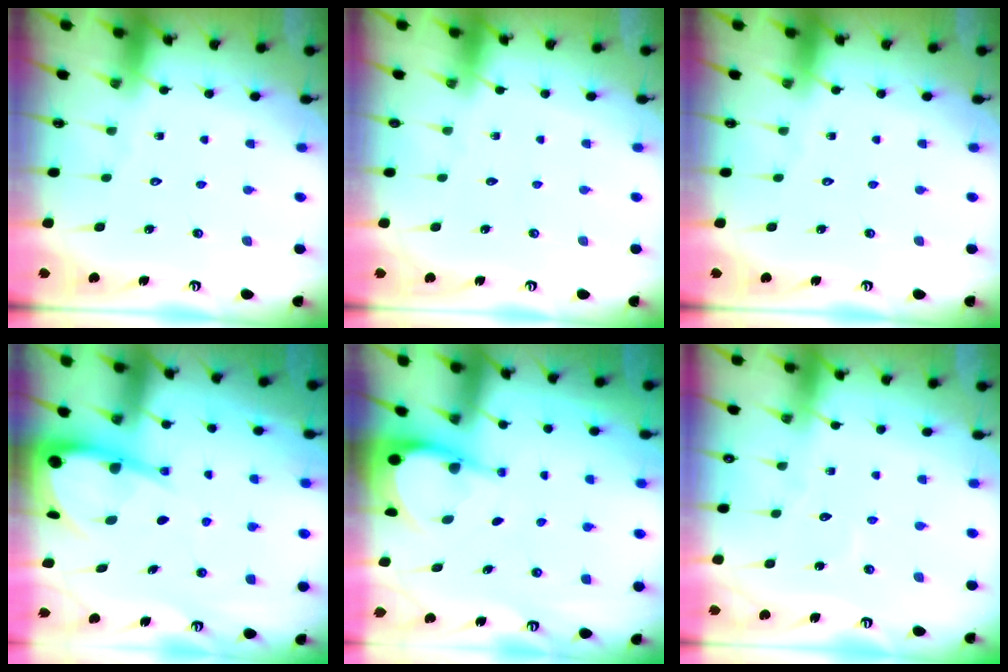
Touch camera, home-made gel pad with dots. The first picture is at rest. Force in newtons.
{"total": 0.0}
{"total": 0.0}
{"total": 10.7, "press": 10.7, "slide": 1.3}
{"total": 4.6, "press": 4.6, "slide": 0.3}
{"total": 2.9, "press": 2.9, "slide": 0.3}